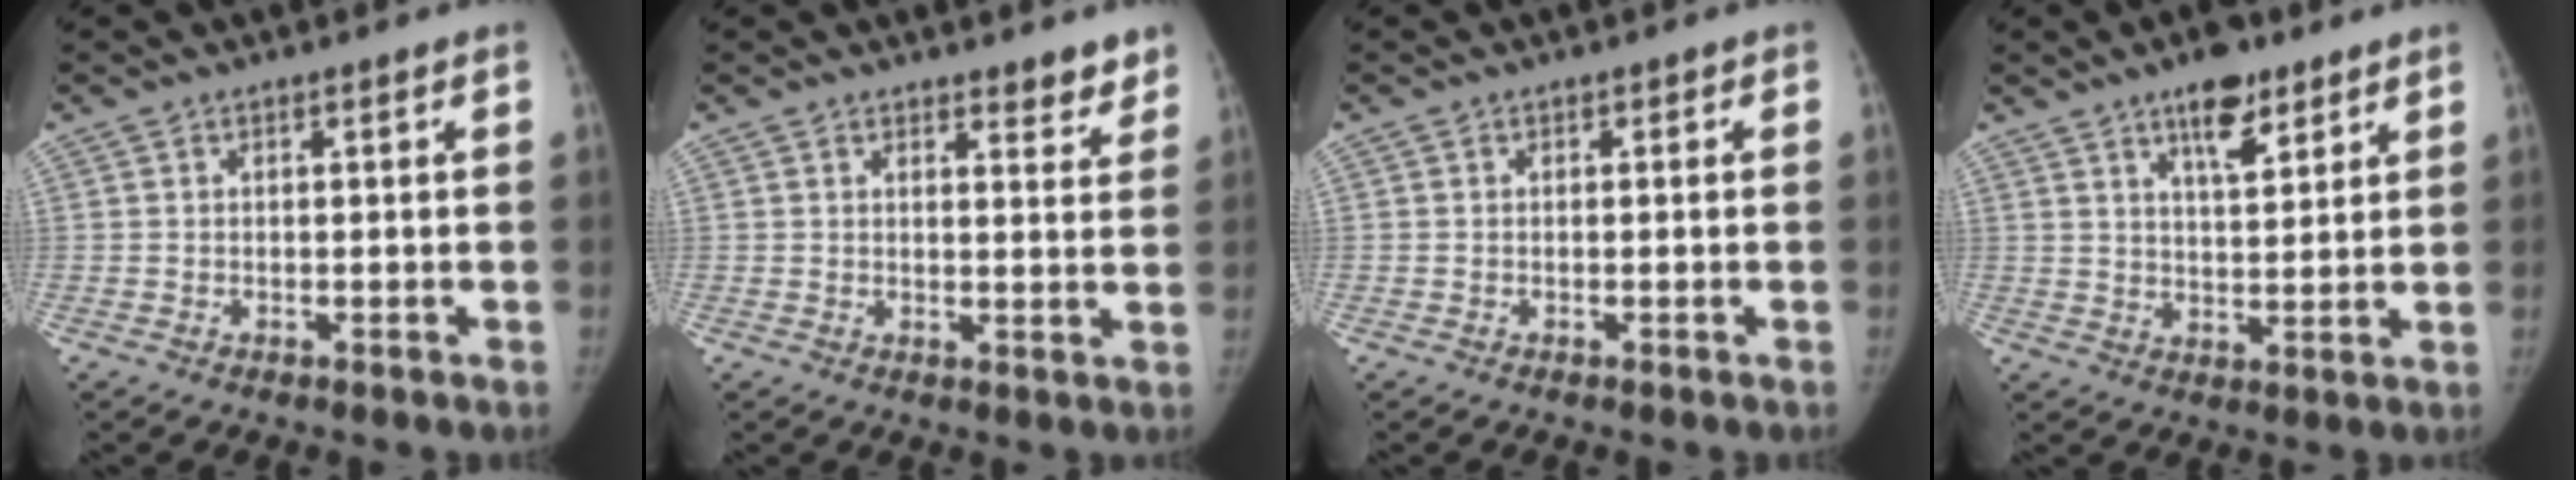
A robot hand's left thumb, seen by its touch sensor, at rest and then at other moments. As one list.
[{"total": 4.1, "force": [3.5, 1.5, 1.6], "torque": [0.005, -0.025, 0.042]}, {"total": 0.0}, {"total": 8.2, "force": [5.4, 3.2, 5.4], "torque": [-0.063, -0.032, 0.084]}]